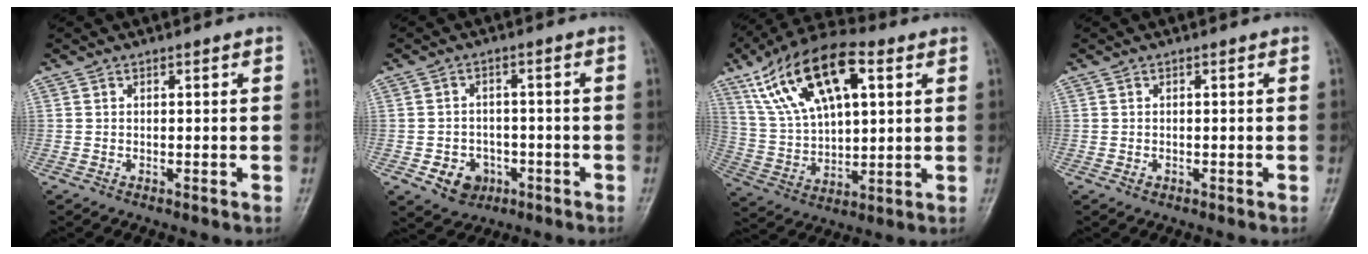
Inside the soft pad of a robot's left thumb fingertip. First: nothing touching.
{"total": 6.2, "force": [-2.4, 5.1, 2.5], "torque": [-0.016, 0.017, -0.030]}
{"total": 19.7, "force": [8.5, 9.4, 15.2], "torque": [-0.262, -0.002, 0.154]}
{"total": 0.7, "force": [-0.3, 0.6, 0.3], "torque": [-0.002, 0.001, -0.003]}